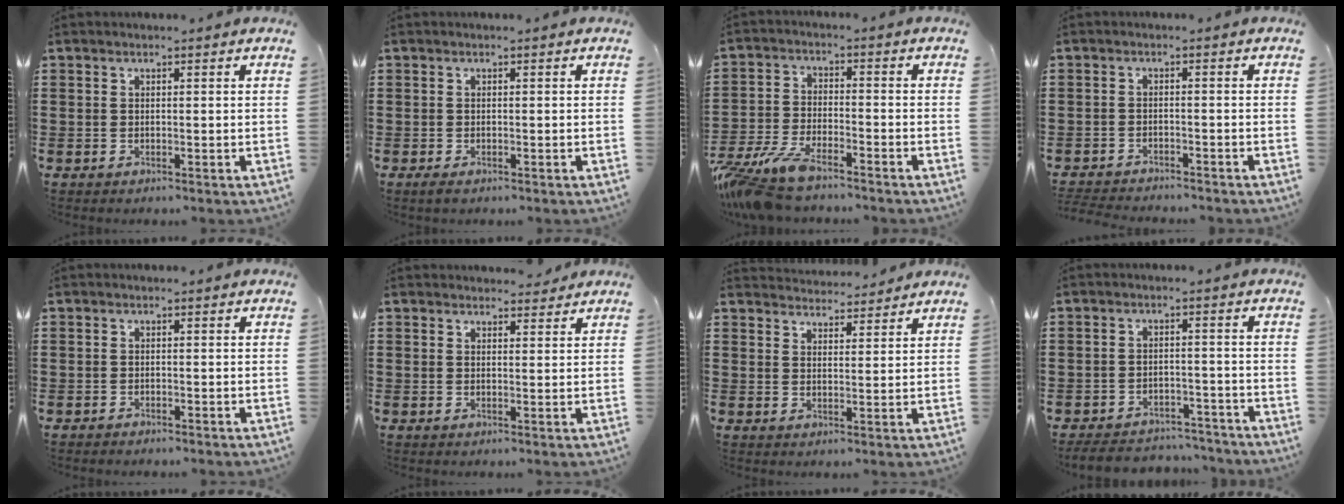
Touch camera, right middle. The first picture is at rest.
{"total": 0.6, "force": [-0.4, 0.2, 0.3], "torque": [-0.008, -0.006, -0.007]}
{"total": 7.9, "force": [-7.0, 1.1, 3.5], "torque": [-0.095, -0.004, -0.141]}
{"total": 2.8, "force": [-2.8, -0.1, -0.1], "torque": [-0.012, -0.003, -0.057]}
{"total": 0.8, "force": [-0.8, 0.1, 0.0], "torque": [-0.002, -0.001, -0.017]}
{"total": 2.2, "force": [2.1, 0.8, 0.2], "torque": [-0.001, 0.000, 0.038]}
{"total": 3.3, "force": [3.3, 0.4, -0.3], "torque": [-0.003, -0.011, 0.062]}
{"total": 4.8, "force": [-4.7, 0.6, 0.5], "torque": [-0.020, 0.008, -0.096]}